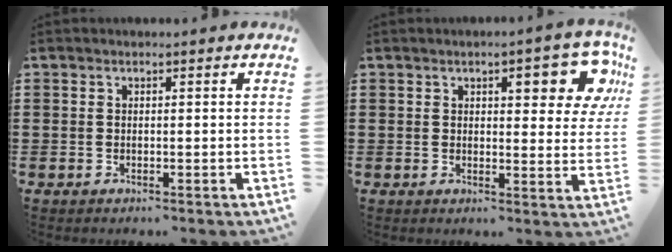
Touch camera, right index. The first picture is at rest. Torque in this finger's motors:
{"motor_torque": [1.04, 0.31, 0.27, 0.10]}